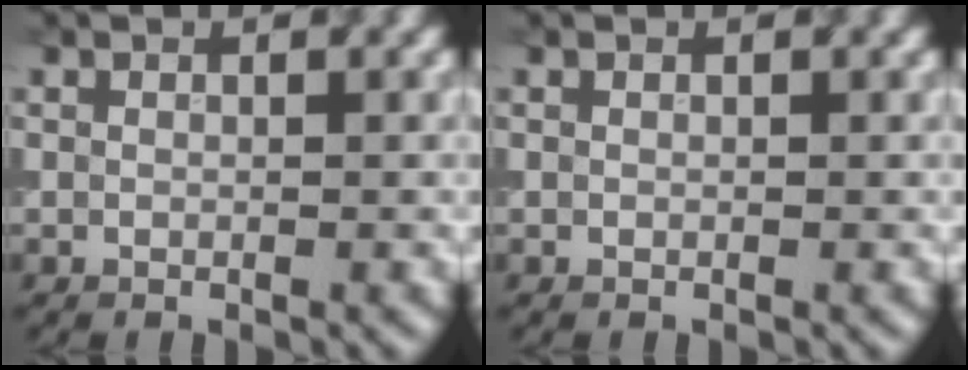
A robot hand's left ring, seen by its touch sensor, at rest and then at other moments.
{"total": 0.0}